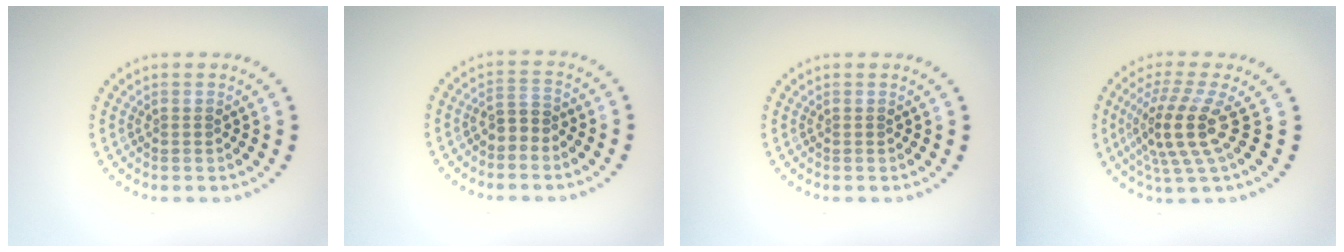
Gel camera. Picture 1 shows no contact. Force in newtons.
{"total": 1.9, "press": 1.6, "slide": 0.9}
{"total": 0.0}
{"total": 4.6, "press": 3.5, "slide": 3.1}